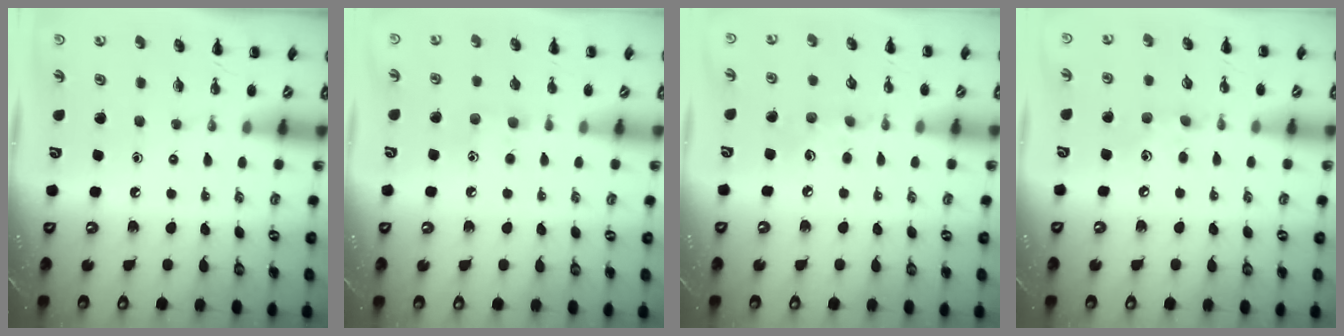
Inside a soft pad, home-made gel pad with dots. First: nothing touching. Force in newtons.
{"total": 6.0, "press": 5.7, "slide": 1.8}
{"total": 6.7, "press": 6.5, "slide": 1.7}
{"total": 7.8, "press": 7.7, "slide": 1.1}